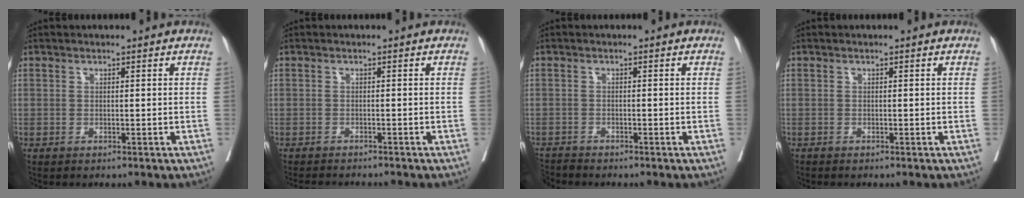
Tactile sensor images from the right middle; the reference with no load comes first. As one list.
[{"total": 5.0, "force": [-4.8, 0.4, 1.4], "torque": [-0.010, -0.010, -0.070]}, {"total": 2.7, "force": [-2.6, 0.3, -0.2], "torque": [0.006, -0.011, -0.050]}, {"total": 0.0}]